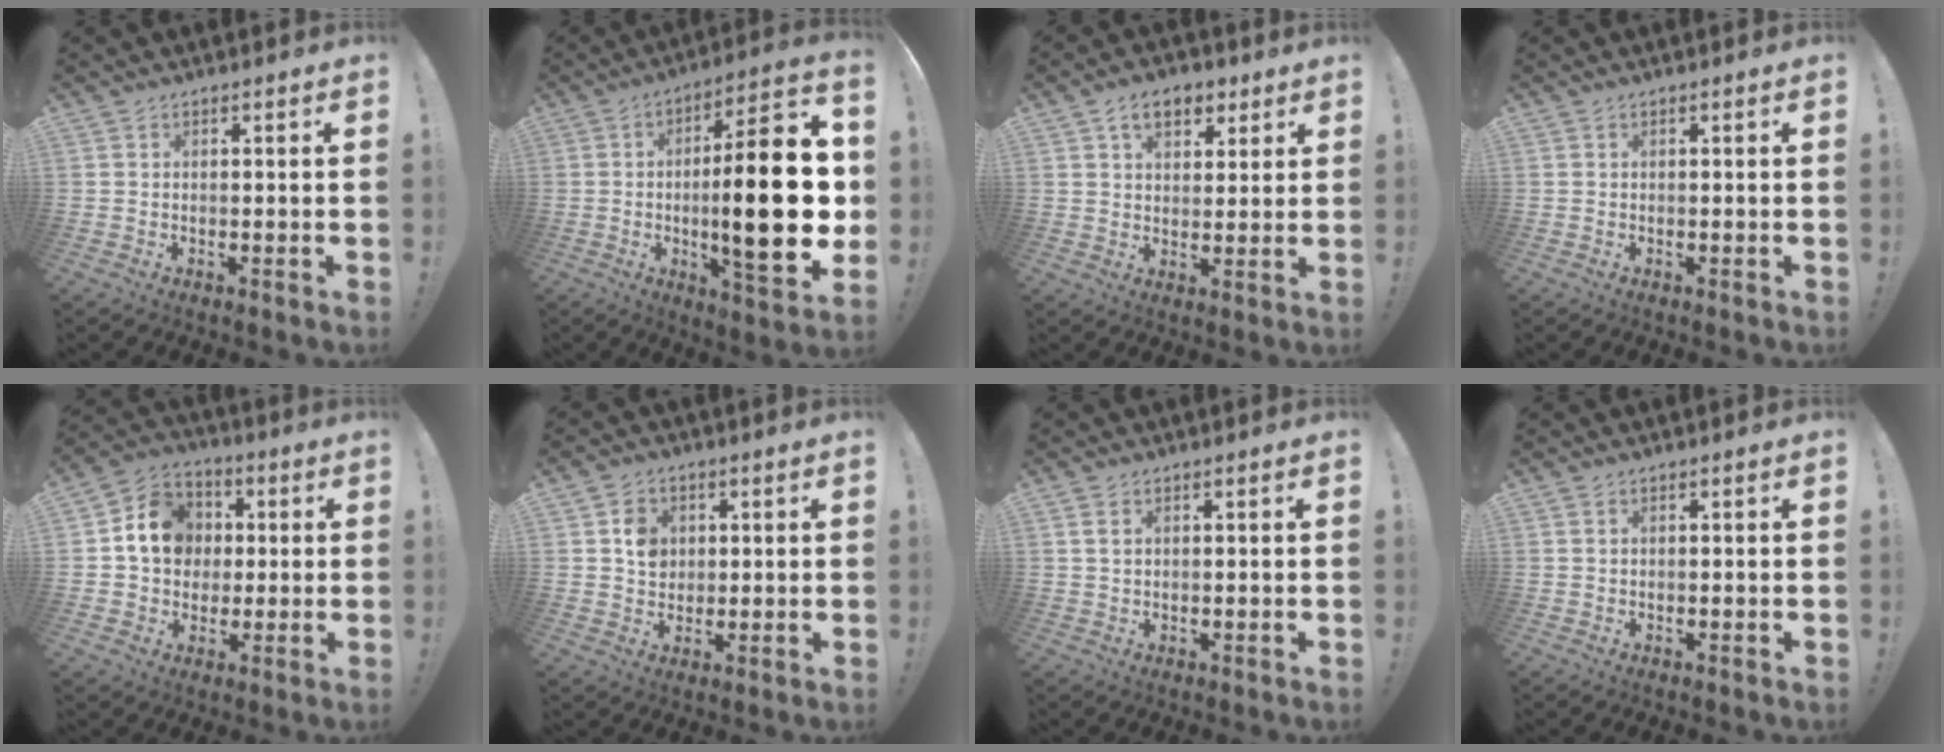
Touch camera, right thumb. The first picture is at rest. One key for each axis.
{"total": 25.3, "fx": -1.7, "fy": 6.6, "fz": 24.4, "tx": -0.393, "ty": -0.002, "tz": -0.028}
{"total": 8.7, "fx": 4.4, "fy": 5.8, "fz": 4.7, "tx": -0.052, "ty": -0.013, "tz": 0.079}
{"total": 0.0}
{"total": 12.6, "fx": 1.9, "fy": 11.1, "fz": 5.7, "tx": -0.081, "ty": 0.013, "tz": 0.045}
{"total": 6.7, "fx": 1.4, "fy": 5.8, "fz": 3.0, "tx": -0.033, "ty": 0.001, "tz": 0.026}
{"total": 2.0, "fx": 0.9, "fy": 1.2, "fz": 1.4, "tx": -0.026, "ty": 0.002, "tz": 0.015}
{"total": 0.6, "fx": 0.3, "fy": 0.3, "fz": 0.4, "tx": -0.005, "ty": -0.001, "tz": 0.006}